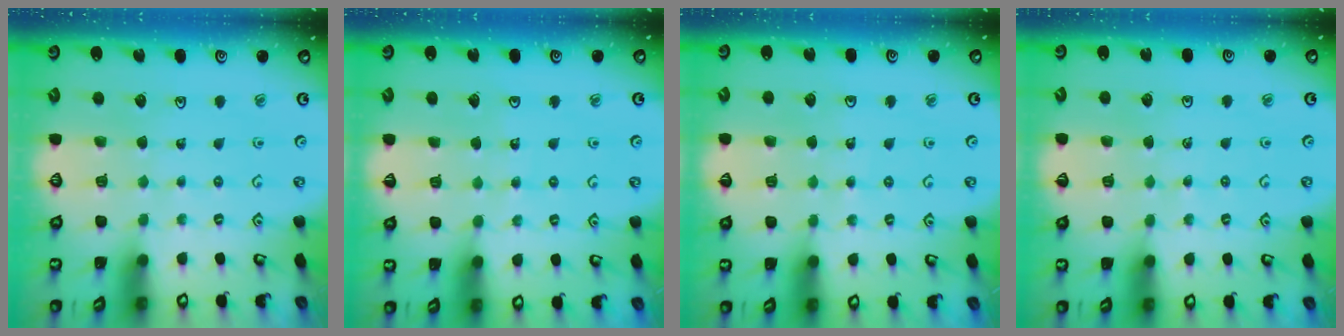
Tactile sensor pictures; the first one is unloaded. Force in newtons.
{"total": 4.0, "press": 4.0, "slide": 0.4}
{"total": 3.1, "press": 3.0, "slide": 0.8}
{"total": 2.1, "press": 2.0, "slide": 0.5}